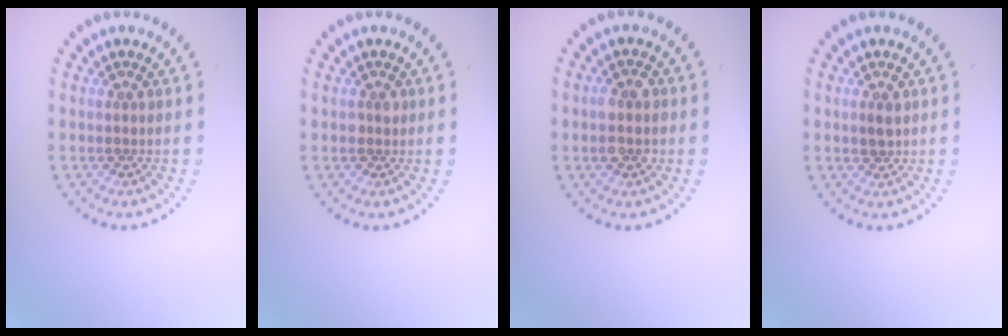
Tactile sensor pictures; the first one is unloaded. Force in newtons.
{"total": 1.0, "press": 1.0, "slide": 0.2}
{"total": 2.5, "press": 2.5, "slide": 0.3}
{"total": 1.3, "press": 1.2, "slide": 0.4}